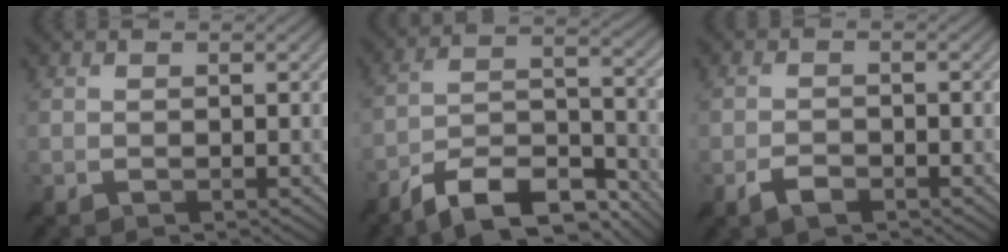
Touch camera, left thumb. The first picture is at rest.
{"total": 12.8, "force": [-10.4, 3.6, 6.5], "torque": [-0.126, 0.001, -0.190]}
{"total": 1.8, "force": [-1.4, 0.7, 1.0], "torque": [-0.026, -0.002, -0.028]}